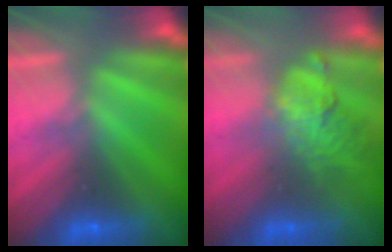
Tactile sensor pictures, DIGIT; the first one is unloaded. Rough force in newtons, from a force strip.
{"total": 2.8}